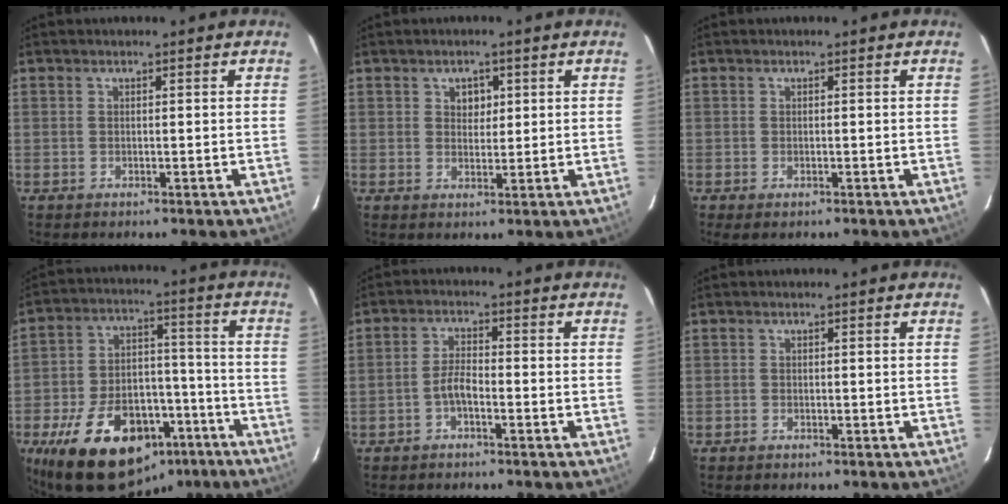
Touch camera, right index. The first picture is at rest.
{"total": 2.7, "force": [1.0, 2.3, 1.1], "torque": [-0.010, 0.008, 0.017]}
{"total": 1.2, "force": [-0.7, 0.4, 0.9], "torque": [-0.016, -0.007, -0.012]}
{"total": 22.4, "force": [-13.5, 12.9, 12.5], "torque": [-0.240, 0.026, -0.189]}
{"total": 3.1, "force": [-1.8, 0.9, 2.3], "torque": [-0.052, 0.009, -0.036]}
{"total": 0.5, "force": [-0.5, 0.2, 0.0], "torque": [-0.002, 0.001, -0.011]}